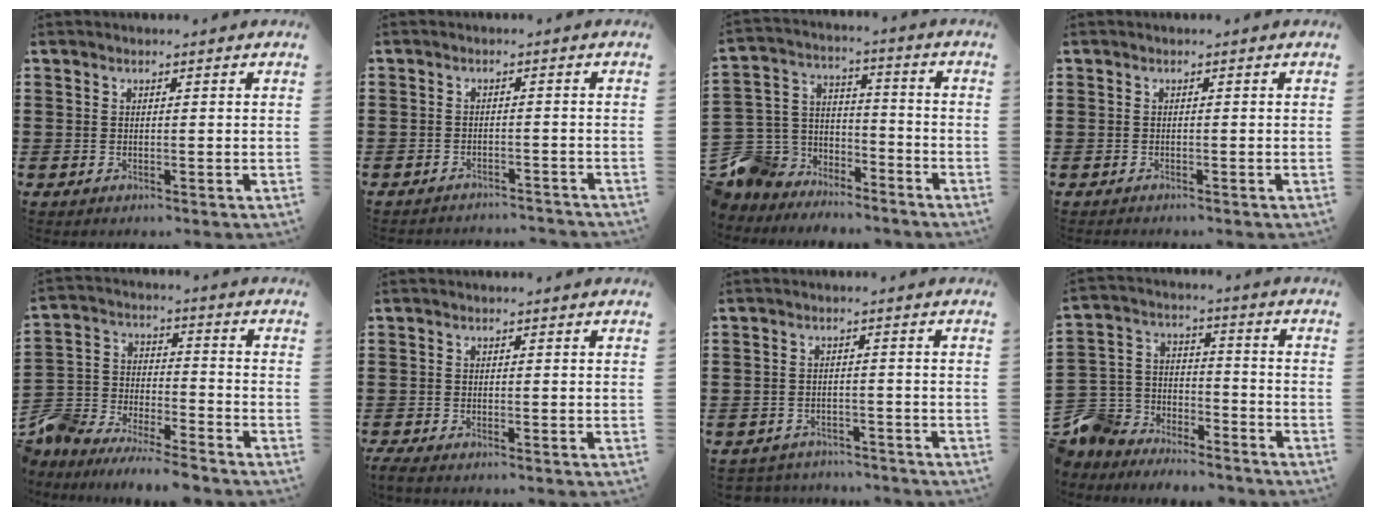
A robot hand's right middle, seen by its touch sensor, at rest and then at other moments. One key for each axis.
{"total": 2.5, "fx": -2.5, "fy": 0.2, "fz": -0.3, "tx": -0.002, "ty": 0.000, "tz": -0.055}
{"total": 8.8, "fx": -6.6, "fy": 5.8, "fz": -0.4, "tx": -0.043, "ty": 0.005, "tz": -0.133}
{"total": 0.6, "fx": -0.5, "fy": 0.2, "fz": -0.1, "tx": 0.001, "ty": 0.002, "tz": -0.012}
{"total": 7.5, "fx": -7.3, "fy": 1.7, "fz": 0.5, "tx": -0.029, "ty": 0.012, "tz": -0.155}
{"total": 1.0, "fx": -0.9, "fy": 0.0, "fz": 0.5, "tx": -0.017, "ty": -0.008, "tz": -0.018}
{"total": 2.4, "fx": -2.4, "fy": 0.4, "fz": -0.2, "tx": -0.005, "ty": -0.002, "tz": -0.053}
{"total": 8.3, "fx": -7.2, "fy": 4.2, "fz": -0.4, "tx": -0.031, "ty": 0.012, "tz": -0.148}